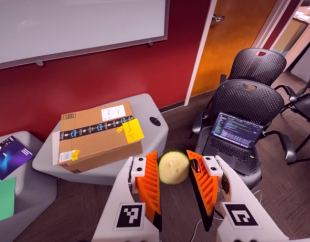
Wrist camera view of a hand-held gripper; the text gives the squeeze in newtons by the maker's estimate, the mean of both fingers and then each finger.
{"total": 8.1, "left": 8.1, "right": 8.1}